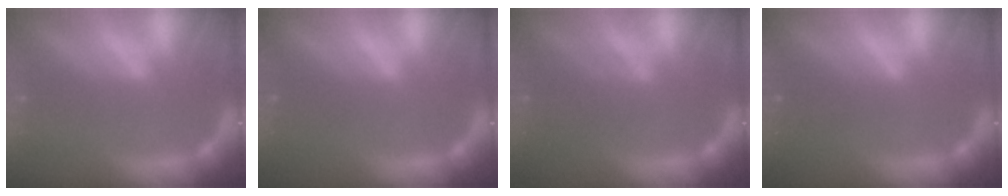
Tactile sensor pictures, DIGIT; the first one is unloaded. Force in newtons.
{"total": 1.4}
{"total": 3.6}
{"total": 2.0}